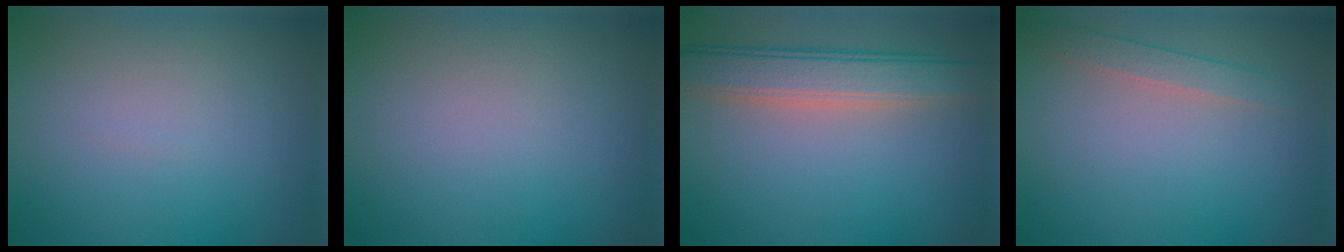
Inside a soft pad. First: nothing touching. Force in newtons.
{"total": 0.0}
{"total": 5.0, "press": 5.0, "slide": 0.2}
{"total": 1.8, "press": 1.8, "slide": 0.1}